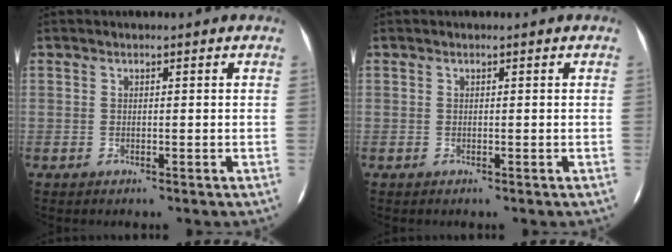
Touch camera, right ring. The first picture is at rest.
{"total": 0.0}